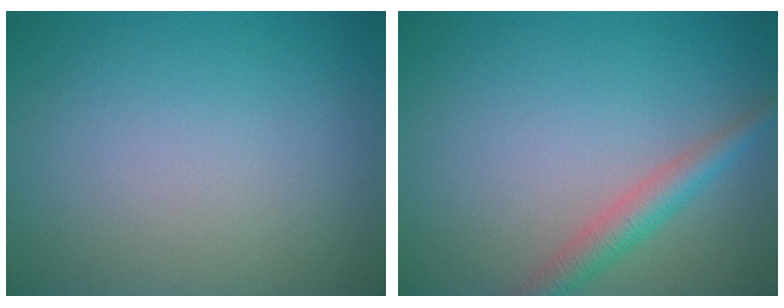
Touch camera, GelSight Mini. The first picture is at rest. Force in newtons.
{"total": 2.8, "press": 2.8, "slide": 0.2}